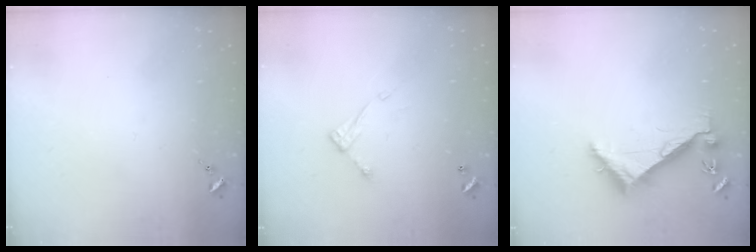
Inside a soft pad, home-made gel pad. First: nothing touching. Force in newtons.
{"total": 7.5, "press": 7.5, "slide": 0.2}
{"total": 6.4, "press": 6.4, "slide": 0.7}